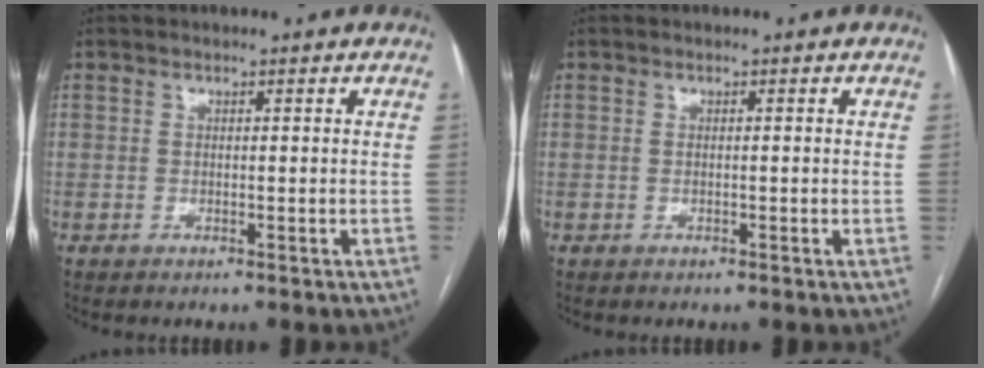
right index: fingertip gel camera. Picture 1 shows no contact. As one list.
[{"total": 0.0}]